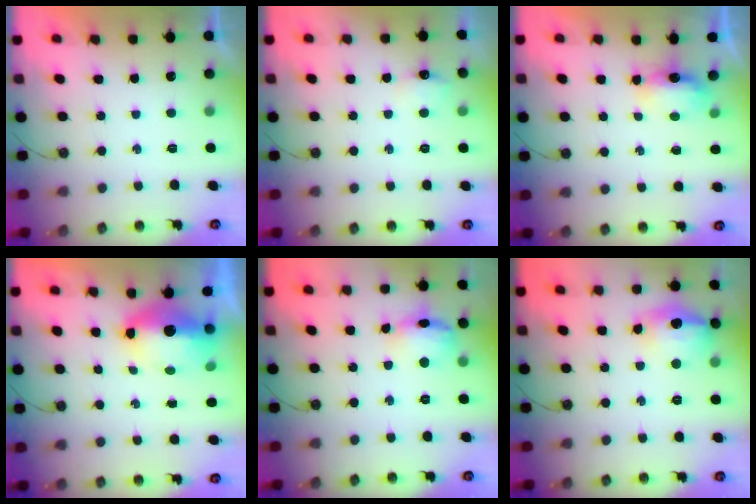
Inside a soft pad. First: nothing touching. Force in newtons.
{"total": 6.0, "press": 5.8, "slide": 1.5}
{"total": 5.0, "press": 5.0, "slide": 0.6}
{"total": 9.3, "press": 9.2, "slide": 1.4}
{"total": 11.9, "press": 11.8, "slide": 1.1}
{"total": 14.6, "press": 14.6, "slide": 1.4}